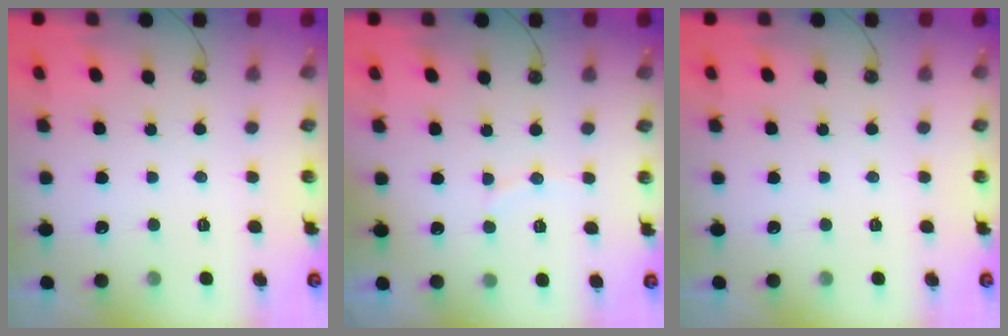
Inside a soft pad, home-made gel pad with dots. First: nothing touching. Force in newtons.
{"total": 4.0, "press": 3.9, "slide": 1.1}
{"total": 0.0}